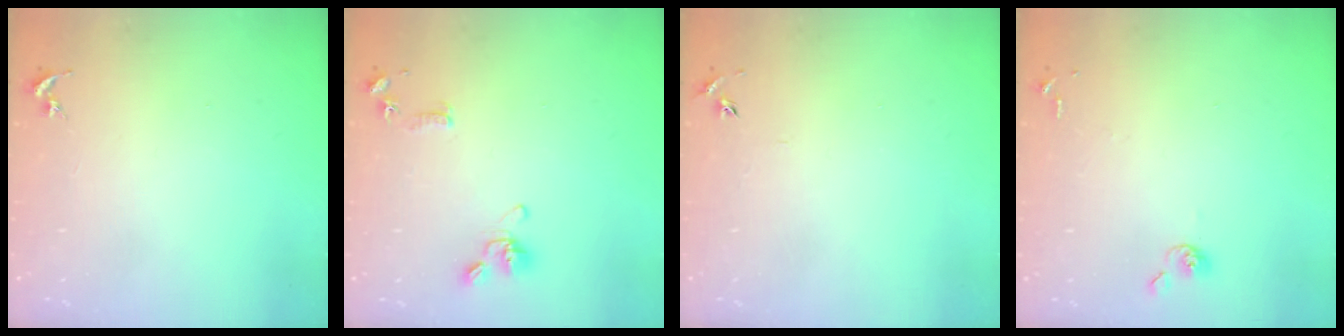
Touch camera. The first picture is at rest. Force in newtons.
{"total": 11.9, "press": 11.7, "slide": 2.0}
{"total": 4.1, "press": 4.0, "slide": 0.4}
{"total": 5.0, "press": 5.0, "slide": 0.8}